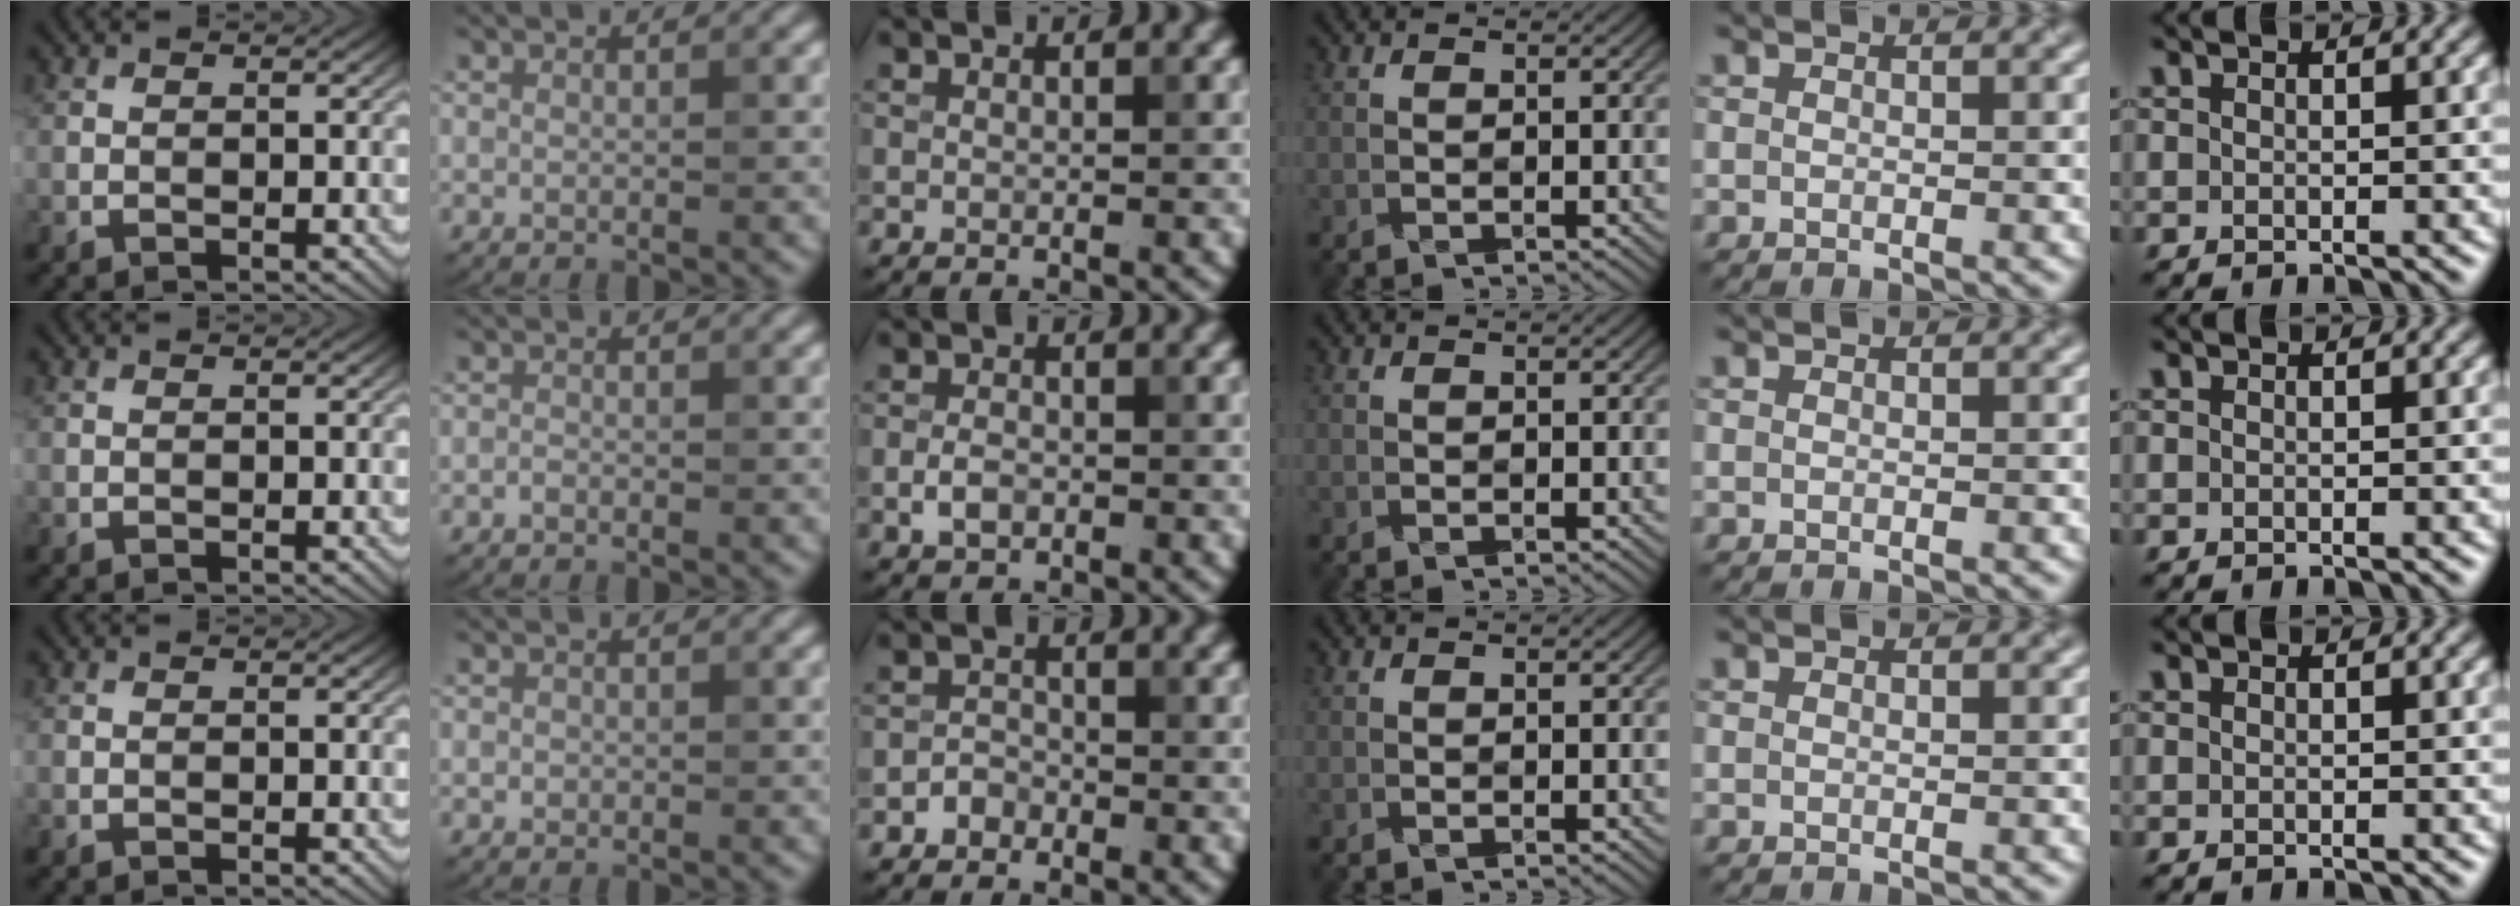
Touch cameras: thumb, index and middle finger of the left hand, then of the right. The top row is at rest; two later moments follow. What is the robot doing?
{"motion": "fold", "object": "origami paper"}